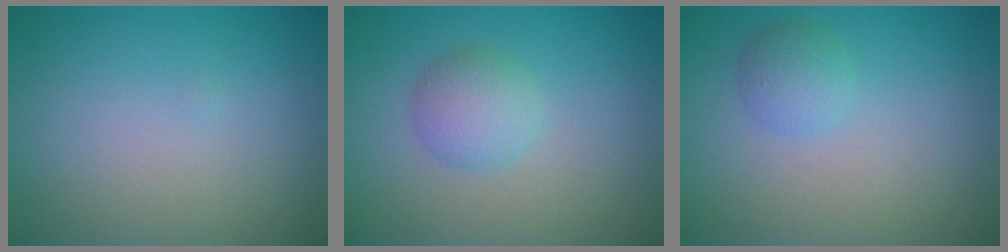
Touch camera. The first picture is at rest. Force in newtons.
{"total": 2.7, "press": 2.7, "slide": 0.1}
{"total": 1.8, "press": 1.8, "slide": 0.1}